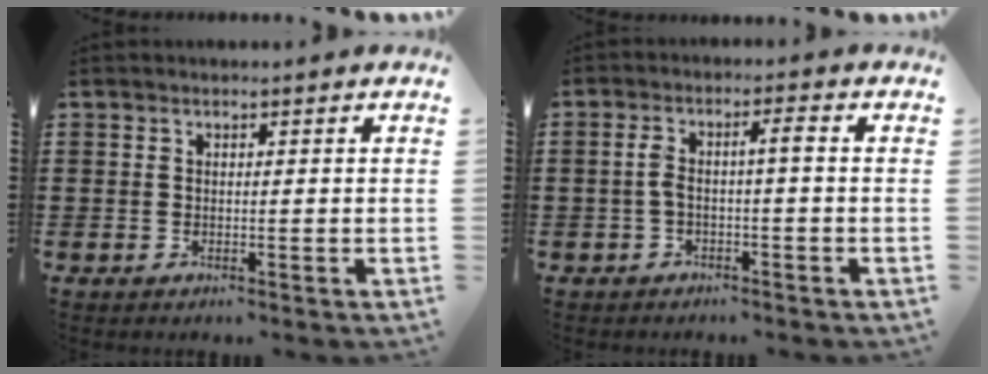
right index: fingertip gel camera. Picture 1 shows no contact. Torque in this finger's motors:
{"motor_torque": [0.91, -0.38, 0.13, 0.10]}